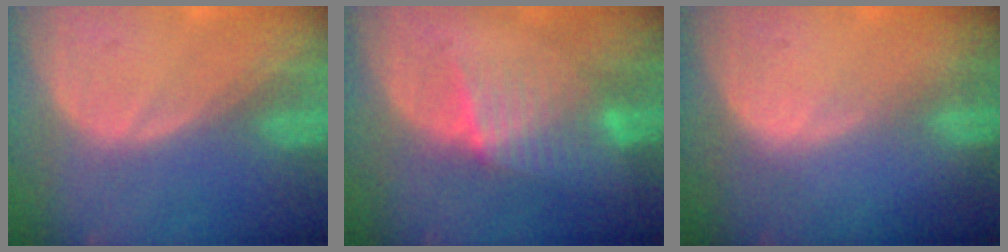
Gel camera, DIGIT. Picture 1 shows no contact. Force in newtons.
{"total": 6.6, "press": 5.9, "slide": 3.0}
{"total": 0.5, "press": 0.3, "slide": 0.4}